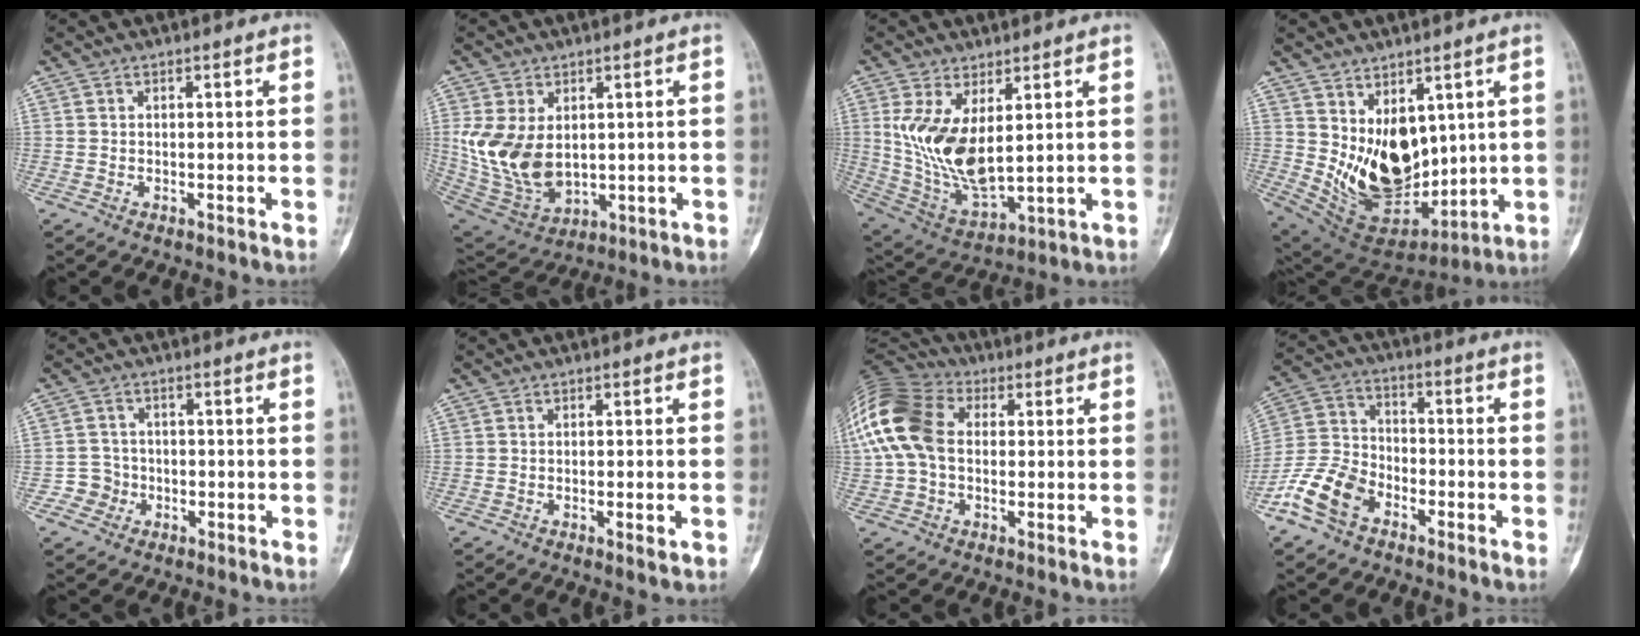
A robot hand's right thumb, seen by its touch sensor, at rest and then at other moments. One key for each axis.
{"total": 13.5, "fx": 1.4, "fy": 9.0, "fz": 10.0, "tx": -0.183, "ty": -0.015, "tz": 0.051}
{"total": 13.7, "fx": 2.9, "fy": 6.3, "fz": 11.8, "tx": -0.224, "ty": -0.027, "tz": 0.079}
{"total": 15.8, "fx": 3.0, "fy": 10.1, "fz": 11.8, "tx": -0.152, "ty": -0.042, "tz": 0.090}
{"total": 3.4, "fx": -1.4, "fy": 3.1, "fz": -0.3, "tx": 0.026, "ty": 0.012, "tz": -0.031}
{"total": 1.9, "fx": -0.5, "fy": 0.4, "fz": 1.8, "tx": -0.021, "ty": -0.007, "tz": -0.005}
{"total": 17.9, "fx": 2.2, "fy": 12.6, "fz": 12.5, "tx": -0.284, "ty": 0.033, "tz": 0.033}
{"total": 10.7, "fx": -6.4, "fy": 6.6, "fz": 5.4, "tx": -0.109, "ty": 0.036, "tz": -0.135}